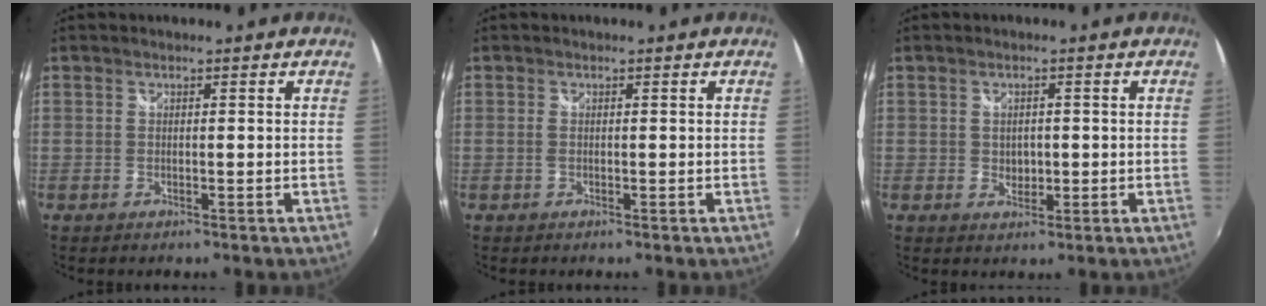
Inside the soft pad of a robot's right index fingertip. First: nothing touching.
{"total": 0.5, "force": [0.0, 0.3, 0.5], "torque": [-0.011, -0.001, -0.002]}
{"total": 2.7, "force": [-0.1, 2.2, 1.6], "torque": [-0.025, 0.000, -0.001]}